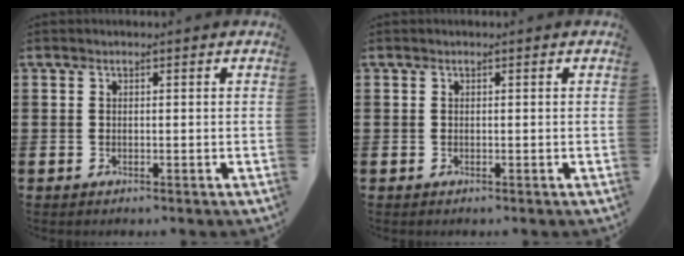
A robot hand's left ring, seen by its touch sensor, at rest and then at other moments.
{"total": 0.0}